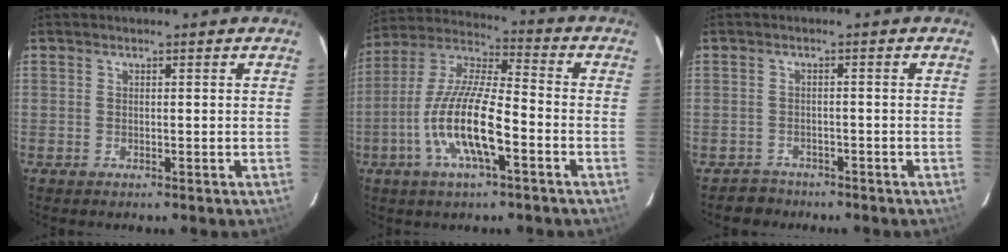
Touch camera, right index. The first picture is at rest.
{"total": 14.7, "force": [-5.5, 3.5, 13.1], "torque": [-0.268, -0.005, -0.110]}
{"total": 3.2, "force": [-2.4, 2.1, -0.5], "torque": [0.002, 0.016, -0.037]}